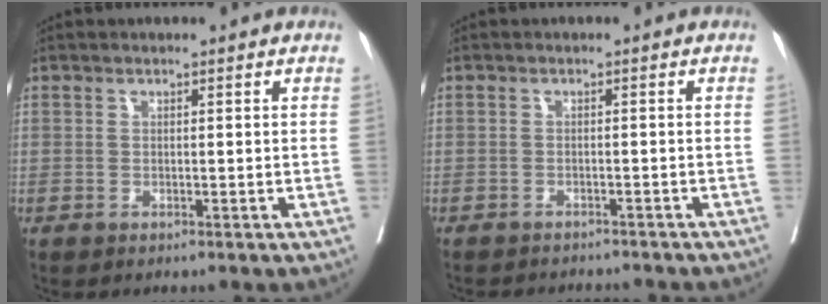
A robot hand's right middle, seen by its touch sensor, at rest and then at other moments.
{"total": 7.0, "force": [-6.7, 1.1, 1.6], "torque": [-0.014, -0.006, -0.080]}